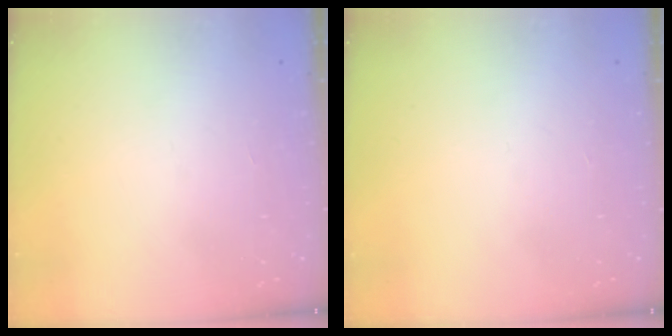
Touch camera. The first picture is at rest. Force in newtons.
{"total": 0.0}